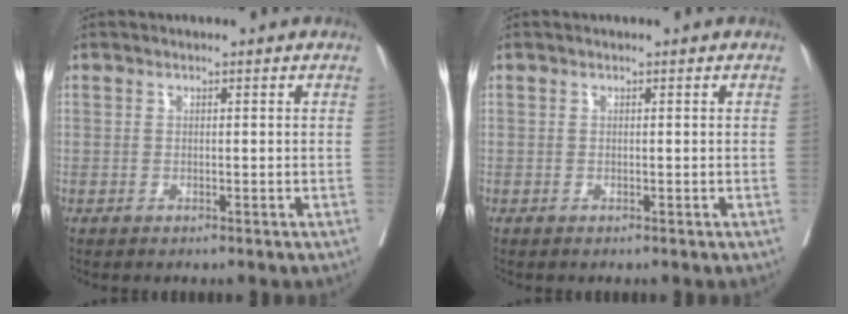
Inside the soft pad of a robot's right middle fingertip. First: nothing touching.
{"total": 0.0}